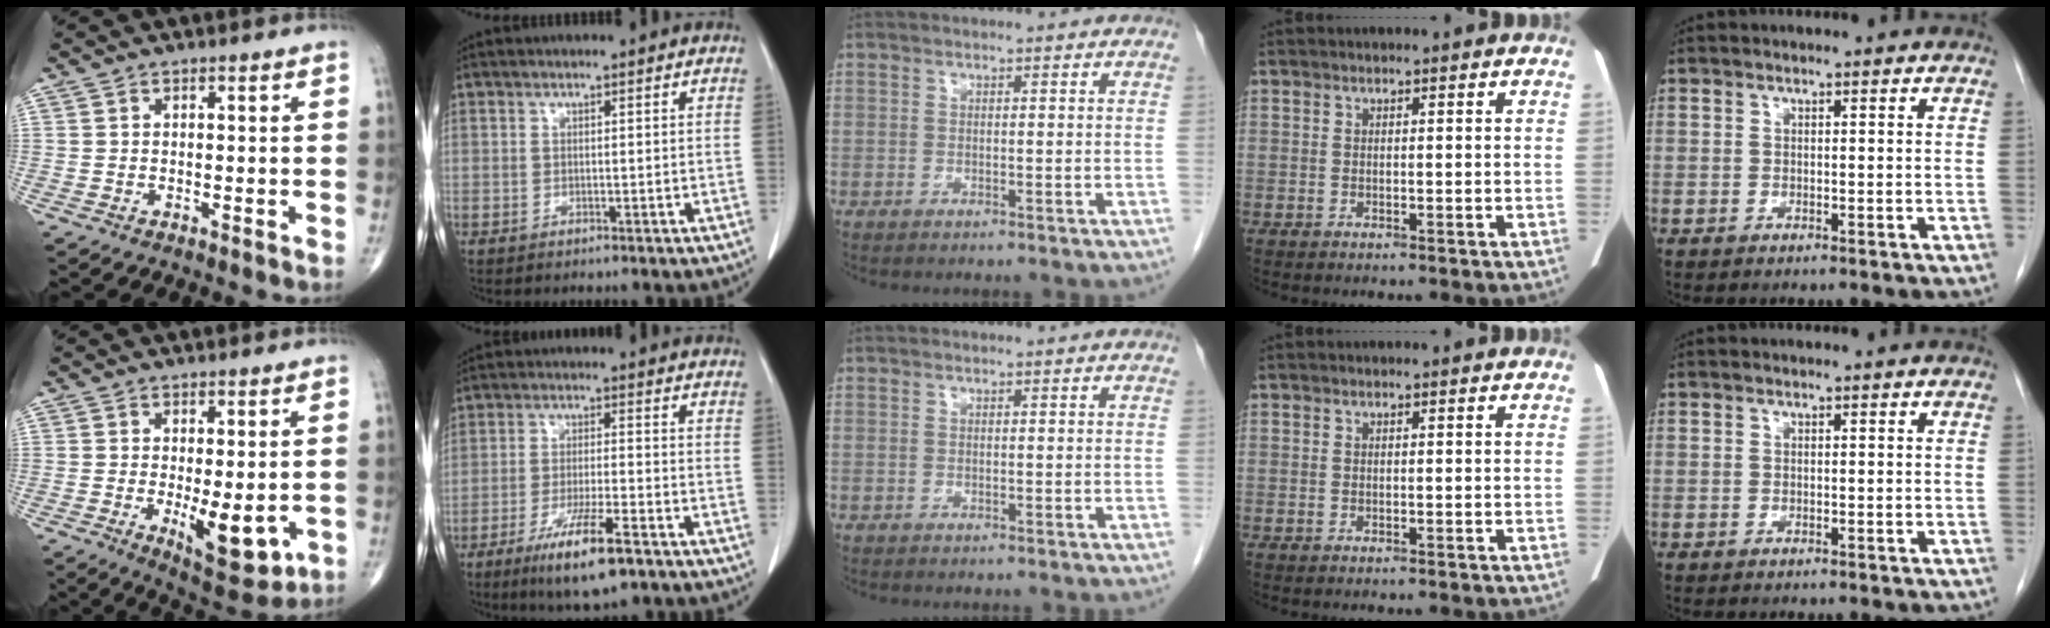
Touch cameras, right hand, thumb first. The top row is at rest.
{"thumb": {"total": 9.6, "force": [-1.9, 3.8, 8.6], "torque": [-0.106, -0.022, -0.016]}, "index": {"total": 9.9, "force": [-6.1, 1.0, 7.8], "torque": [-0.142, -0.022, -0.100]}}